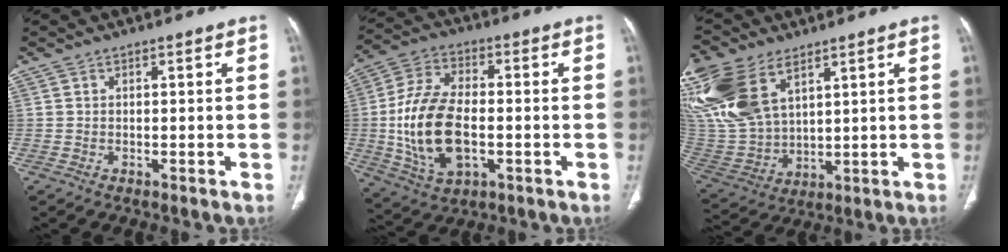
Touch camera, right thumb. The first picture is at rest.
{"total": 17.0, "force": [-2.1, 9.6, 13.9], "torque": [-0.275, 0.011, -0.031]}
{"total": 23.9, "force": [11.5, 14.0, 15.7], "torque": [-0.379, -0.005, 0.240]}